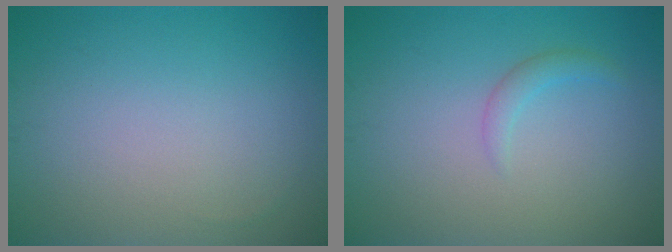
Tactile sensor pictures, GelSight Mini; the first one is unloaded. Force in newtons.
{"total": 1.2, "press": 1.2, "slide": 0.1}